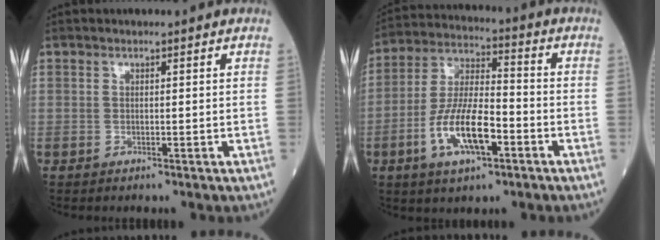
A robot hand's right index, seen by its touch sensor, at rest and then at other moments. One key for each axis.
{"total": 12.0, "fx": -4.4, "fy": 3.8, "fz": 10.4, "tx": -0.215, "ty": 0.003, "tz": -0.080}